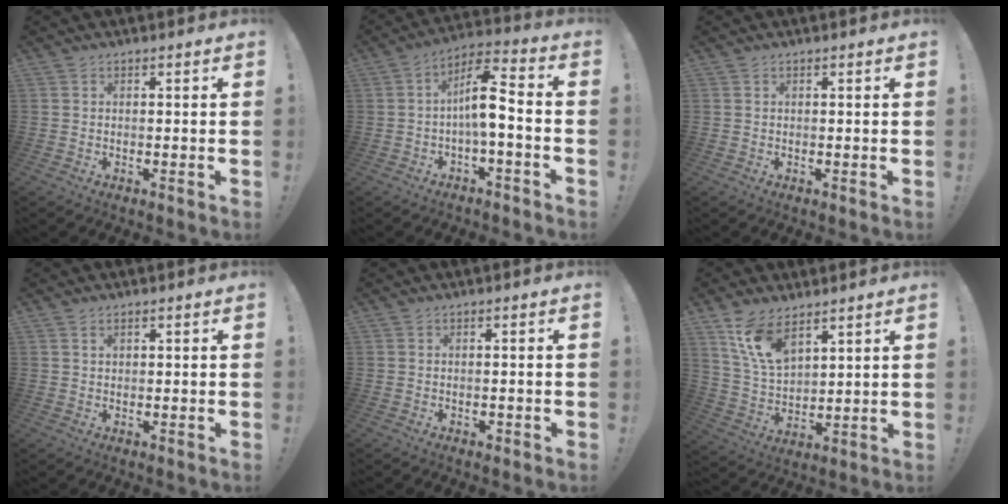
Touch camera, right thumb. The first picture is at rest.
{"total": 10.0, "force": [-0.8, 3.7, 9.2], "torque": [-0.159, 0.007, -0.016]}
{"total": 0.0}
{"total": 0.9, "force": [0.5, 0.6, 0.4], "torque": [-0.003, -0.001, 0.009]}
{"total": 0.8, "force": [-0.5, 0.5, 0.2], "torque": [-0.009, 0.007, -0.007]}
{"total": 11.8, "force": [8.0, 5.7, 6.6], "torque": [-0.134, -0.042, 0.154]}